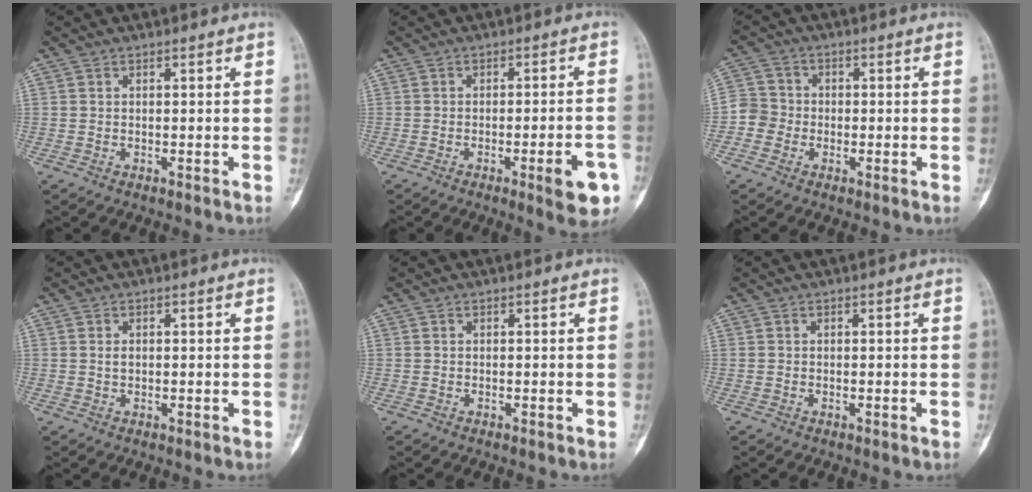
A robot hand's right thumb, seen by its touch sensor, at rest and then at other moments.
{"total": 7.9, "force": [-3.5, 1.7, 6.9], "torque": [-0.079, 0.011, -0.042]}
{"total": 4.6, "force": [-1.5, 4.3, 0.7], "torque": [0.010, 0.013, -0.043]}
{"total": 0.9, "force": [0.1, 0.6, 0.7], "torque": [-0.006, 0.000, 0.004]}
{"total": 0.0}
{"total": 0.0}